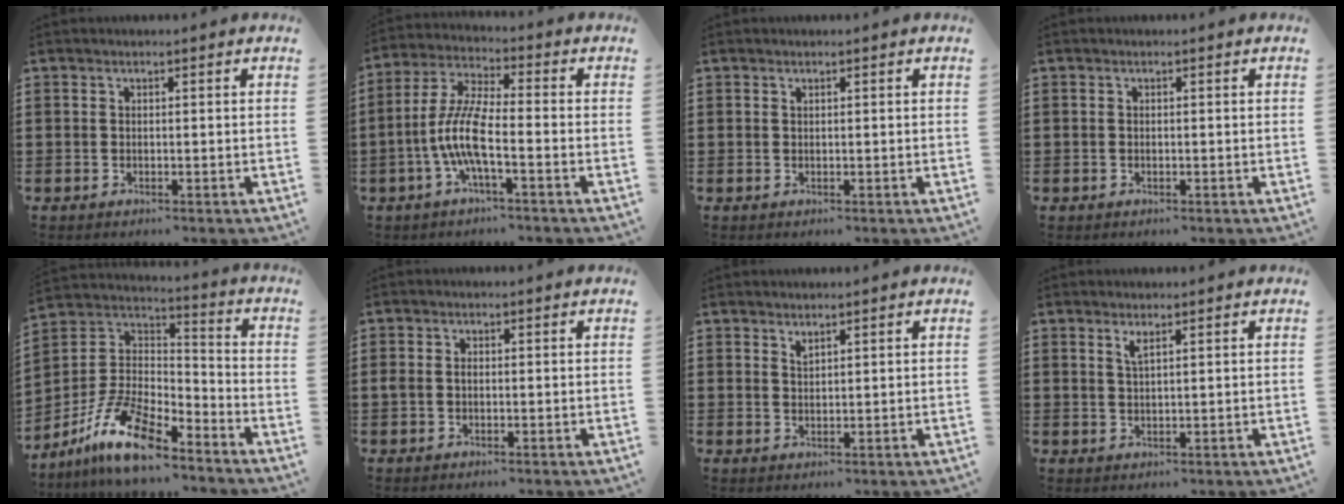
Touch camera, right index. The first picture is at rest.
{"total": 8.3, "force": [-2.7, 1.9, 7.7], "torque": [-0.186, -0.017, -0.059]}
{"total": 0.0}
{"total": 0.0}
{"total": 12.7, "force": [-9.2, 4.0, 7.8], "torque": [-0.176, 0.023, -0.183]}
{"total": 1.2, "force": [-0.2, 0.8, 0.9], "torque": [-0.018, 0.004, -0.004]}
{"total": 1.2, "force": [1.1, 0.3, 0.4], "torque": [-0.008, 0.000, 0.021]}
{"total": 1.8, "force": [1.2, 0.2, 1.3], "torque": [-0.028, 0.001, 0.020]}